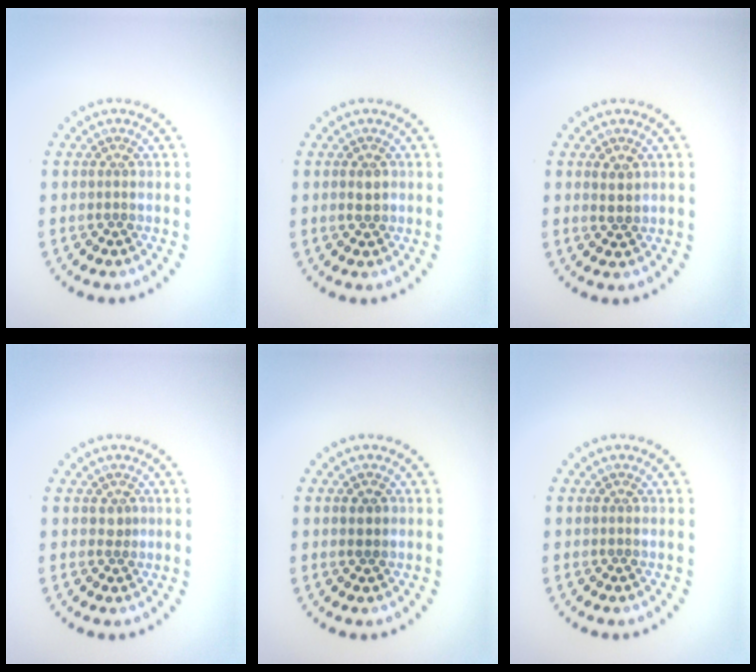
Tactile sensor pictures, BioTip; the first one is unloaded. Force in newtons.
{"total": 1.0, "press": 1.0, "slide": 0.1}
{"total": 1.4, "press": 1.1, "slide": 0.8}
{"total": 0.9, "press": 0.6, "slide": 0.7}
{"total": 1.1, "press": 1.0, "slide": 0.2}
{"total": 0.0}